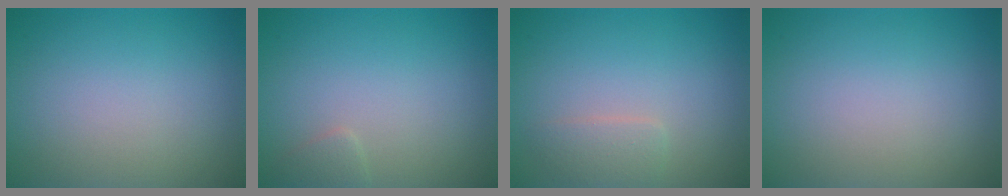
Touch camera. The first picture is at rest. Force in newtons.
{"total": 0.9, "press": 0.9, "slide": 0.1}
{"total": 1.5, "press": 1.5, "slide": 0.1}
{"total": 0.0}